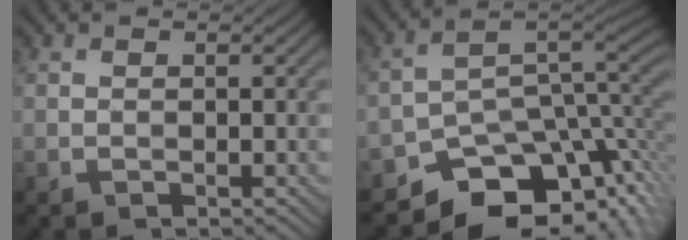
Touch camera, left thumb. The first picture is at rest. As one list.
[{"total": 10.8, "force": [-5.9, 6.9, 6.0], "torque": [-0.083, -0.025, -0.089]}]